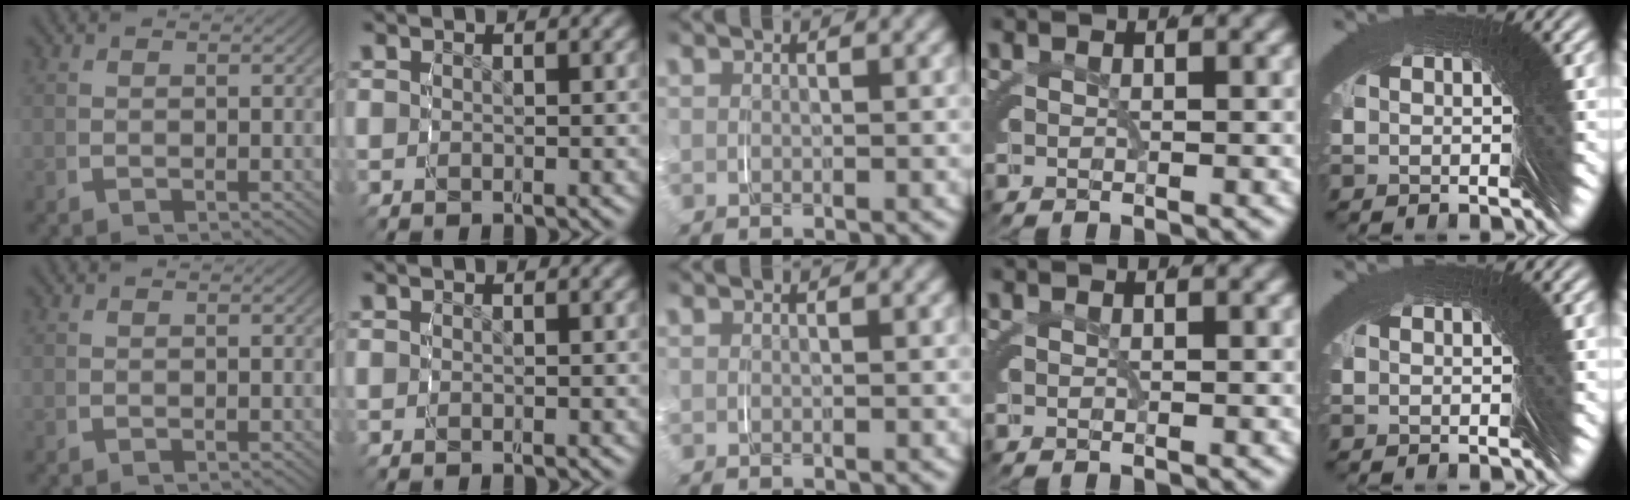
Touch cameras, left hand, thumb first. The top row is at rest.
{}